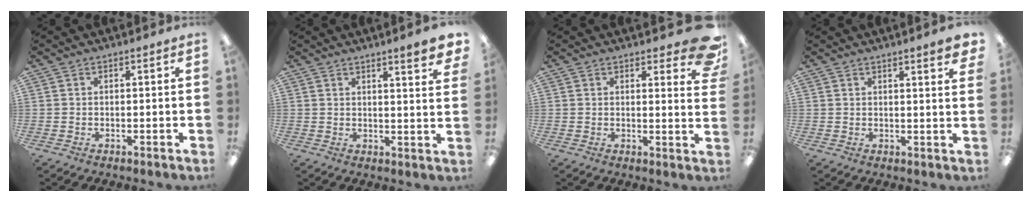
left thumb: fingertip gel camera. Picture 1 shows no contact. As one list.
[{"total": 5.5, "force": [4.2, 0.3, 3.5], "torque": [-0.045, -0.029, 0.065]}, {"total": 7.3, "force": [4.8, 2.6, 4.8], "torque": [-0.045, -0.029, 0.078]}, {"total": 3.3, "force": [2.5, 0.1, 2.2], "torque": [-0.033, -0.012, 0.040]}]